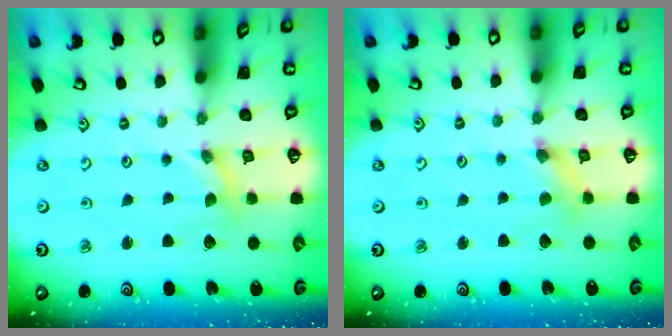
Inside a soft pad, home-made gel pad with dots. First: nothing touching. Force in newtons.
{"total": 2.4, "press": 2.4, "slide": 0.4}